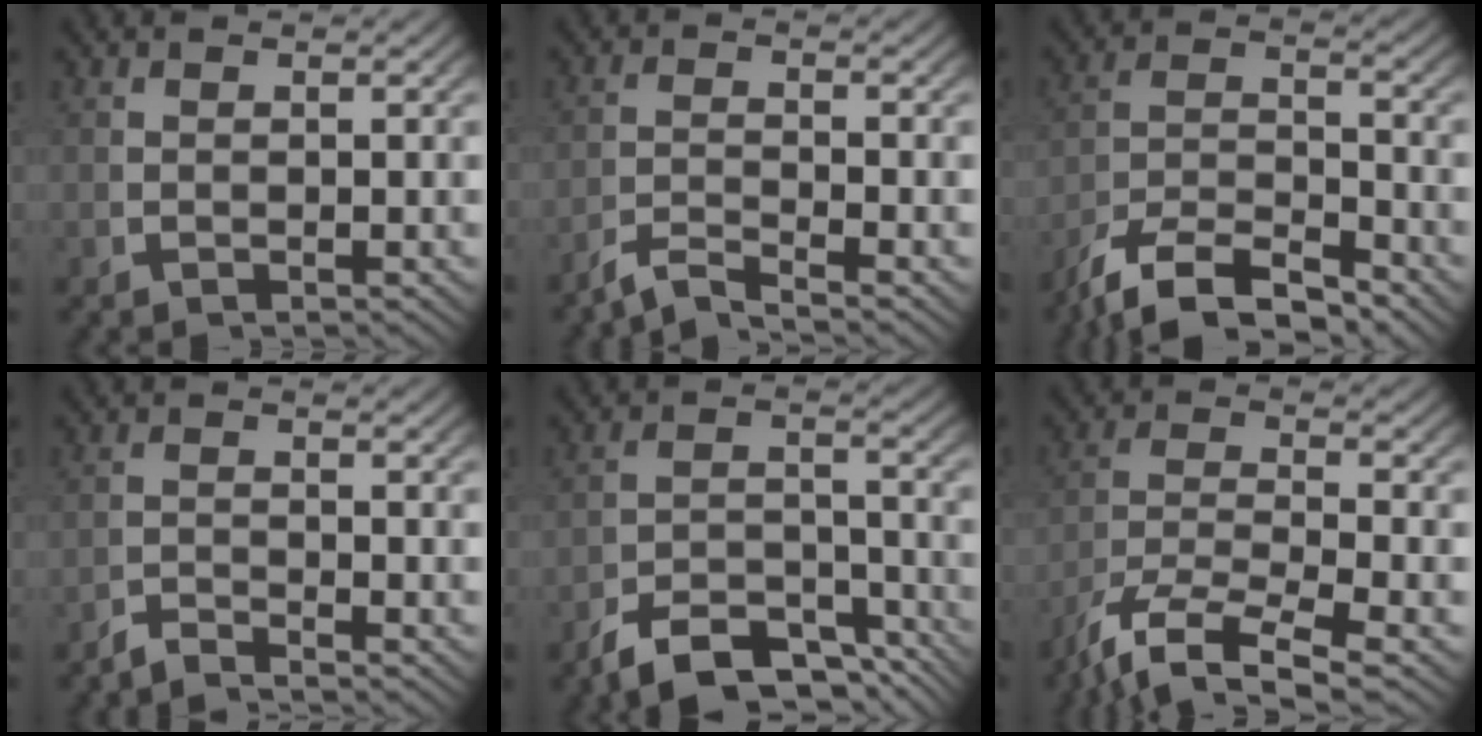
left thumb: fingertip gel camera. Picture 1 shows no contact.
{"total": 3.1, "force": [-2.9, 0.6, 1.1], "torque": [-0.020, -0.007, -0.057]}
{"total": 9.4, "force": [-5.9, 5.4, 4.9], "torque": [-0.097, -0.039, -0.086]}
{"total": 1.9, "force": [-1.9, 0.0, 0.2], "torque": [0.001, -0.004, -0.043]}
{"total": 8.3, "force": [-6.5, 3.6, 3.6], "torque": [-0.056, -0.029, -0.102]}
{"total": 7.6, "force": [-3.4, 3.9, 5.5], "torque": [-0.124, -0.030, -0.042]}